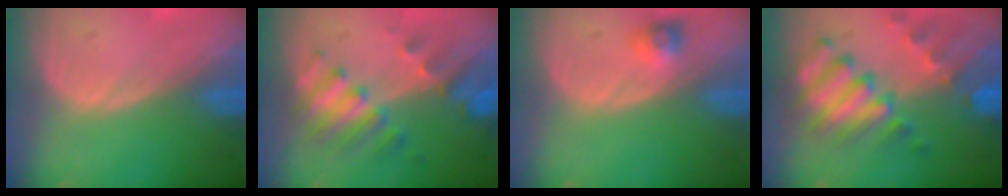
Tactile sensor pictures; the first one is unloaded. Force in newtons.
{"total": 7.8, "press": 6.9, "slide": 3.7}
{"total": 2.6, "press": 2.4, "slide": 1.0}
{"total": 10.4, "press": 9.0, "slide": 5.3}